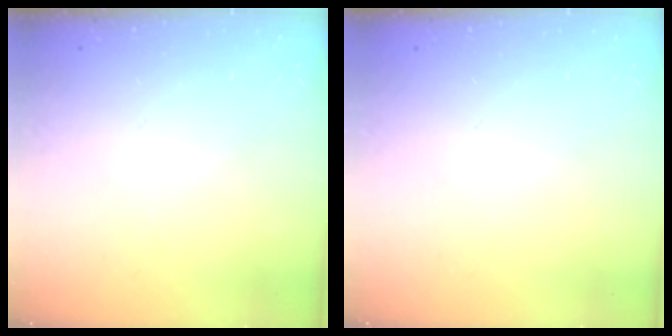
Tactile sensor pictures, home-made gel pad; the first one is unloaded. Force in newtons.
{"total": 0.0}